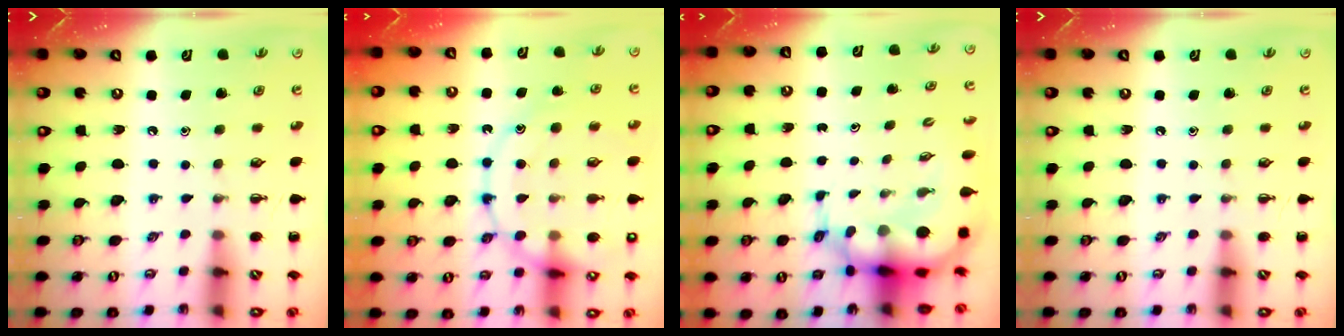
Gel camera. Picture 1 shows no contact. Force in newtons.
{"total": 18.3, "press": 18.3, "slide": 1.4}
{"total": 8.4, "press": 8.0, "slide": 2.6}
{"total": 0.0}